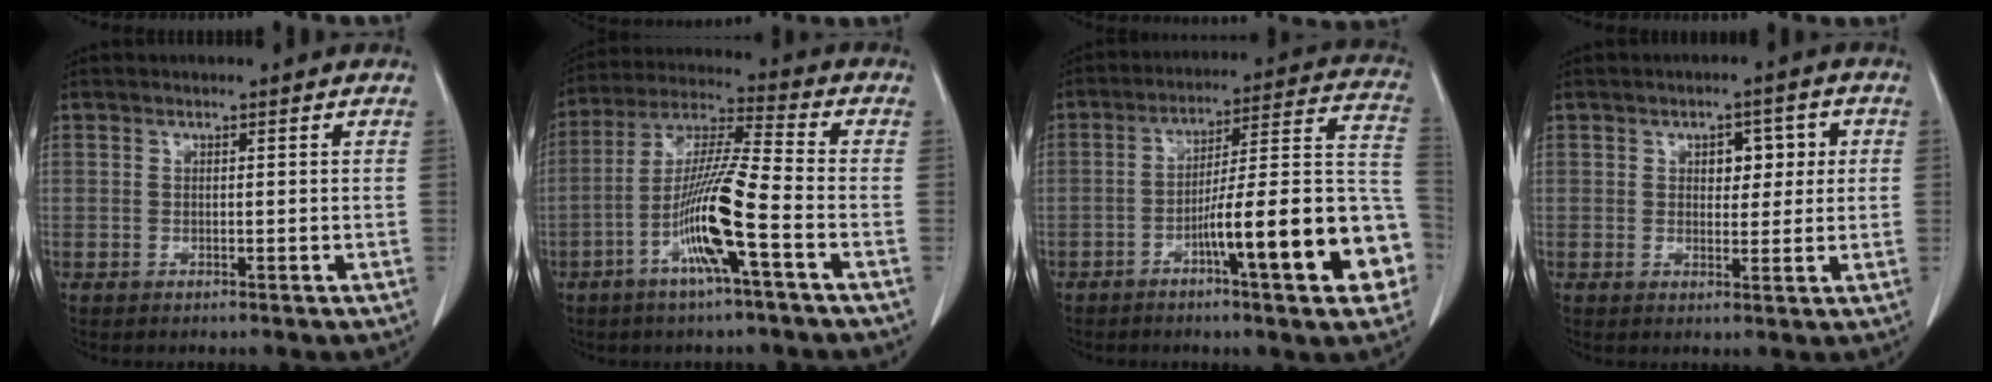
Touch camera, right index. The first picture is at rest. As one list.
[{"total": 12.4, "force": [-4.7, -0.1, 11.5], "torque": [-0.230, 0.000, -0.096]}, {"total": 18.8, "force": [-7.0, 2.0, 17.3], "torque": [-0.189, 0.031, -0.098]}, {"total": 4.5, "force": [1.2, 2.6, 3.5], "torque": [-0.042, 0.014, 0.018]}]